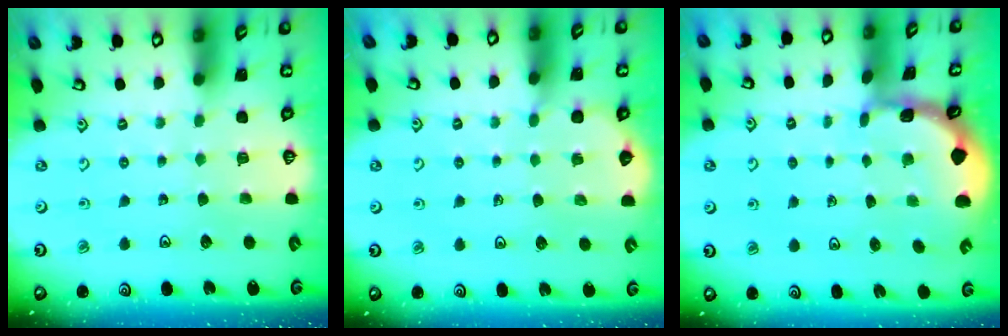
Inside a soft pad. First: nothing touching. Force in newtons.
{"total": 2.3, "press": 2.3, "slide": 0.1}
{"total": 1.3, "press": 1.3, "slide": 0.1}